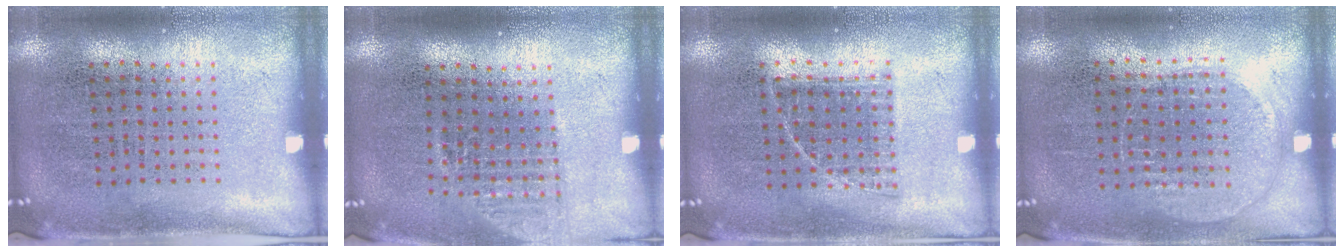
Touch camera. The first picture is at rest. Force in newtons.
{"total": 1.1, "press": 1.0, "slide": 0.4}
{"total": 1.0, "press": 0.8, "slide": 0.6}
{"total": 1.0, "press": 0.9, "slide": 0.4}